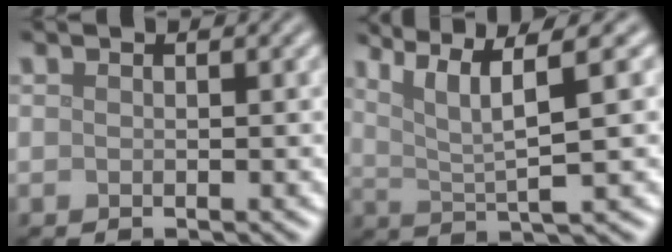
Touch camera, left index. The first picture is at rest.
{"total": 6.6, "force": [3.3, 1.1, 5.6], "torque": [-0.097, 0.012, 0.064]}